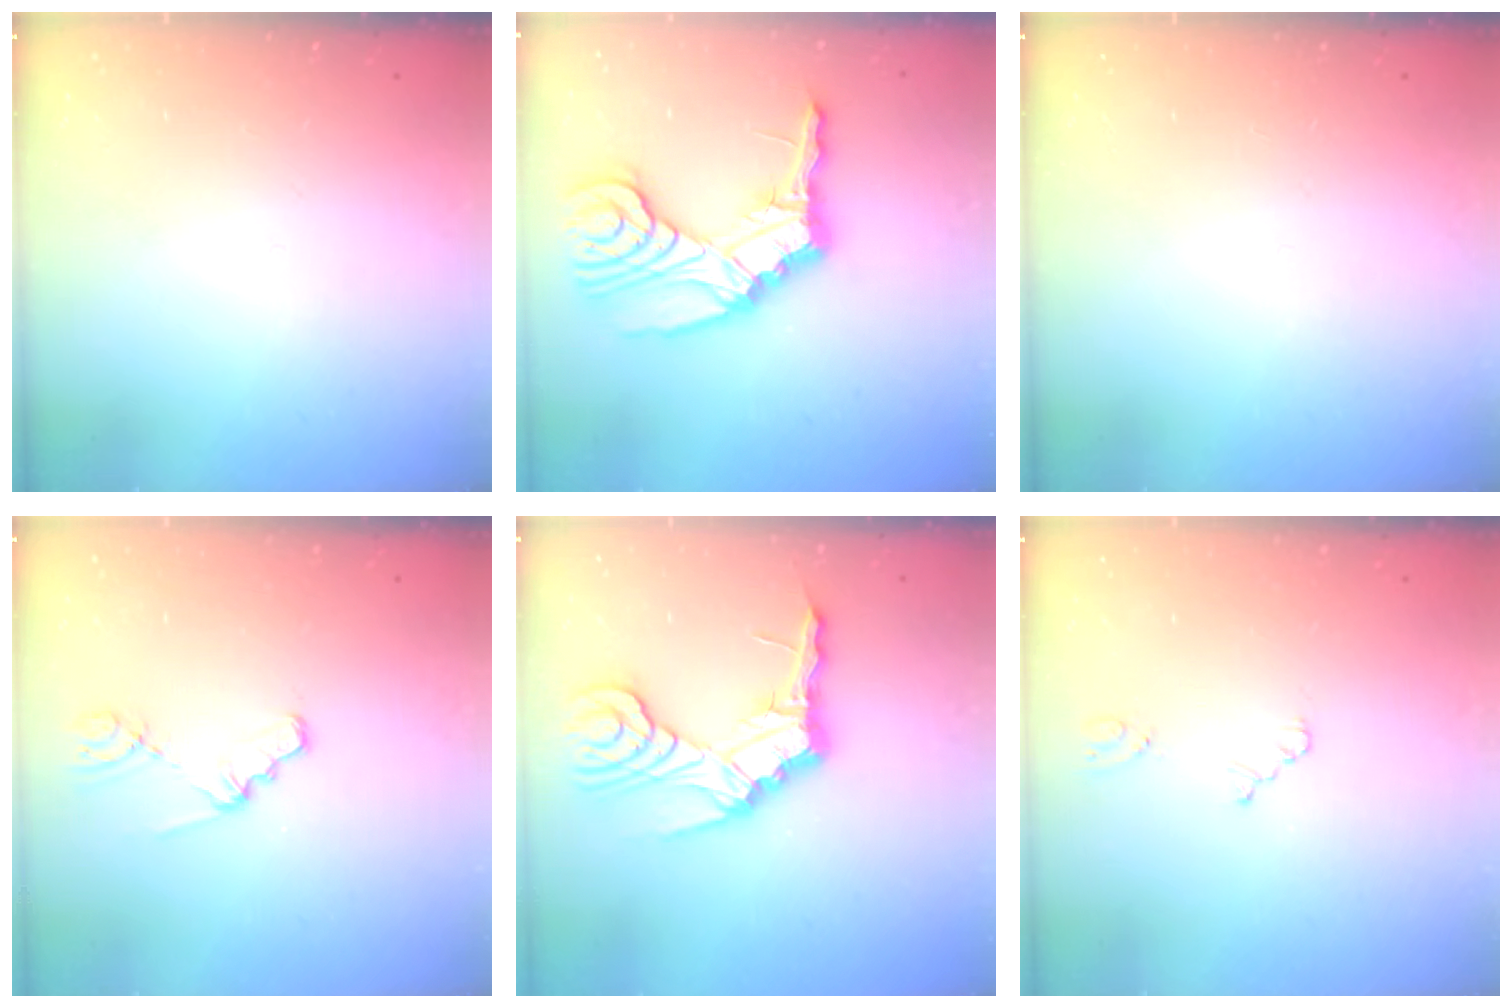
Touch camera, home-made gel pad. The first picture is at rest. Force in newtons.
{"total": 17.8, "press": 17.6, "slide": 2.6}
{"total": 0.0}
{"total": 1.8, "press": 1.8, "slide": 0.2}
{"total": 14.1, "press": 14.0, "slide": 1.6}
{"total": 2.3, "press": 2.3, "slide": 0.4}